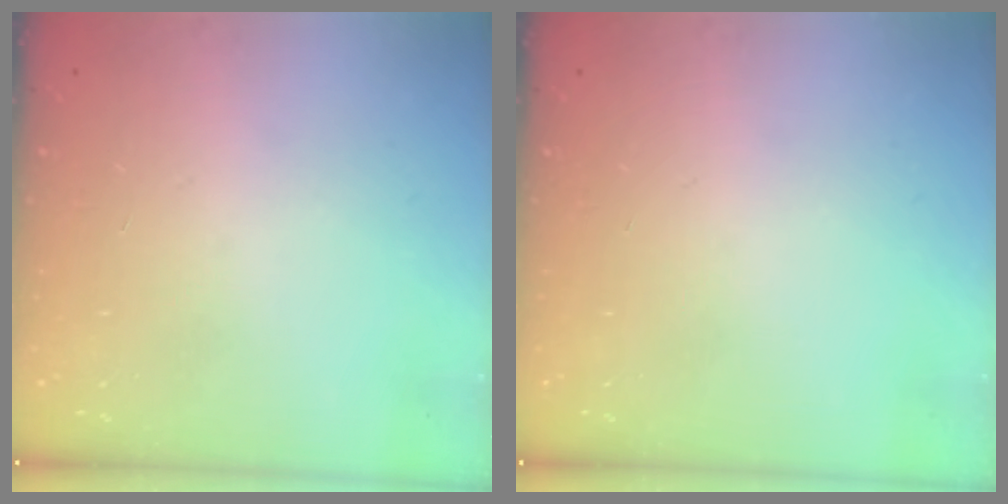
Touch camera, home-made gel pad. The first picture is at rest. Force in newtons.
{"total": 0.0}